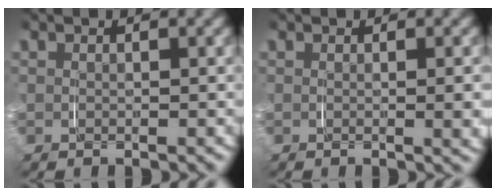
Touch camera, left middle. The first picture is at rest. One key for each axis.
{"total": 1.3, "fx": 0.1, "fy": -0.3, "fz": 1.3, "tx": -0.018, "ty": 0.000, "tz": 0.000}